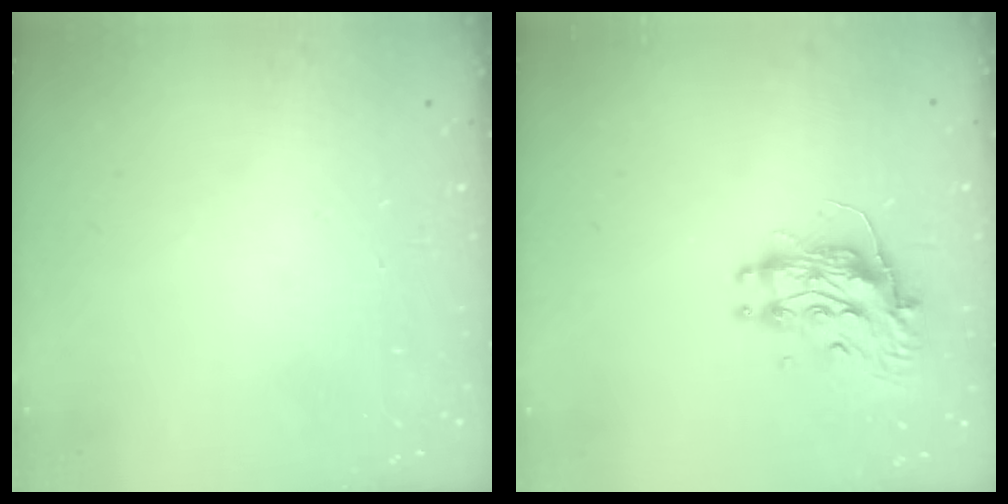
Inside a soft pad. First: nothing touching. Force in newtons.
{"total": 10.6, "press": 10.6, "slide": 0.7}